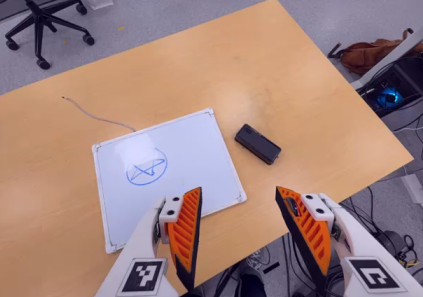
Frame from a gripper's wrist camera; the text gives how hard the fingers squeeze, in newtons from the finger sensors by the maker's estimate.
{"total": 0.0}